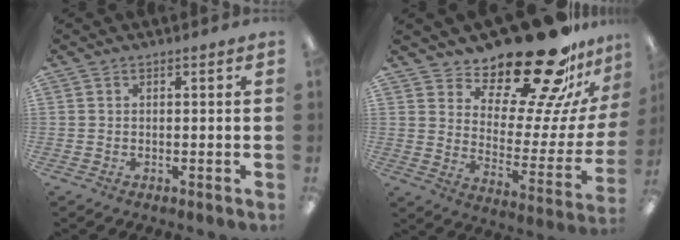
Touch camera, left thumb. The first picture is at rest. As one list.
[{"total": 25.2, "force": [20.7, 7.5, 12.3], "torque": [-0.171, -0.158, 0.343]}]